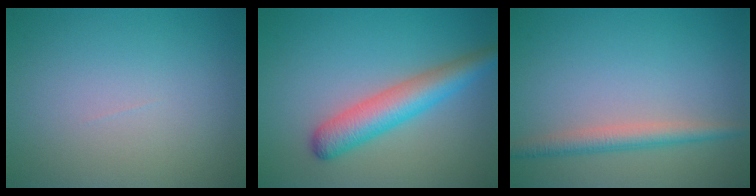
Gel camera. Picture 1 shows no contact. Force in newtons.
{"total": 4.8, "press": 4.8, "slide": 0.1}
{"total": 2.6, "press": 2.6, "slide": 0.1}